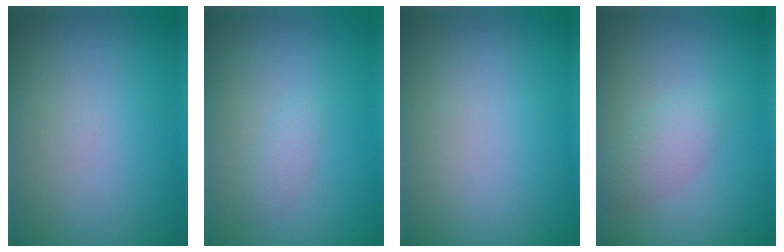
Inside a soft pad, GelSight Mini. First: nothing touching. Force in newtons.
{"total": 1.2, "press": 1.1, "slide": 0.1}
{"total": 0.0}
{"total": 2.4, "press": 2.4, "slide": 0.1}